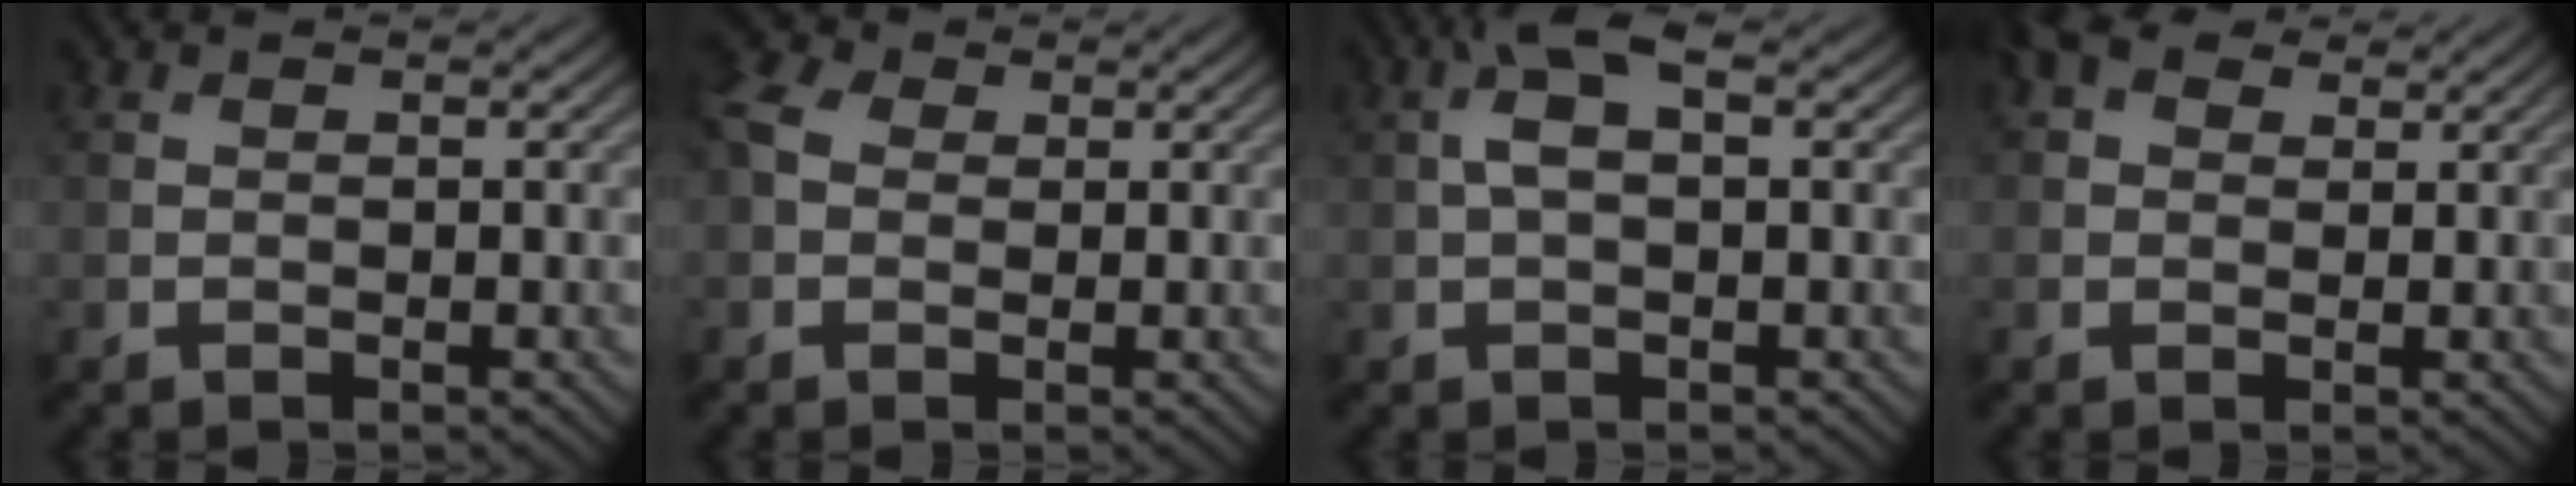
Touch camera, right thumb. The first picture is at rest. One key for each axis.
{"total": 4.2, "fx": 0.5, "fy": 3.3, "fz": 2.7, "tx": -0.075, "ty": 0.010, "tz": -0.002}
{"total": 4.0, "fx": 0.9, "fy": 1.5, "fz": 3.6, "tx": -0.083, "ty": 0.013, "tz": 0.014}
{"total": 3.9, "fx": 2.1, "fy": 2.5, "fz": 2.1, "tx": -0.043, "ty": 0.010, "tz": 0.032}